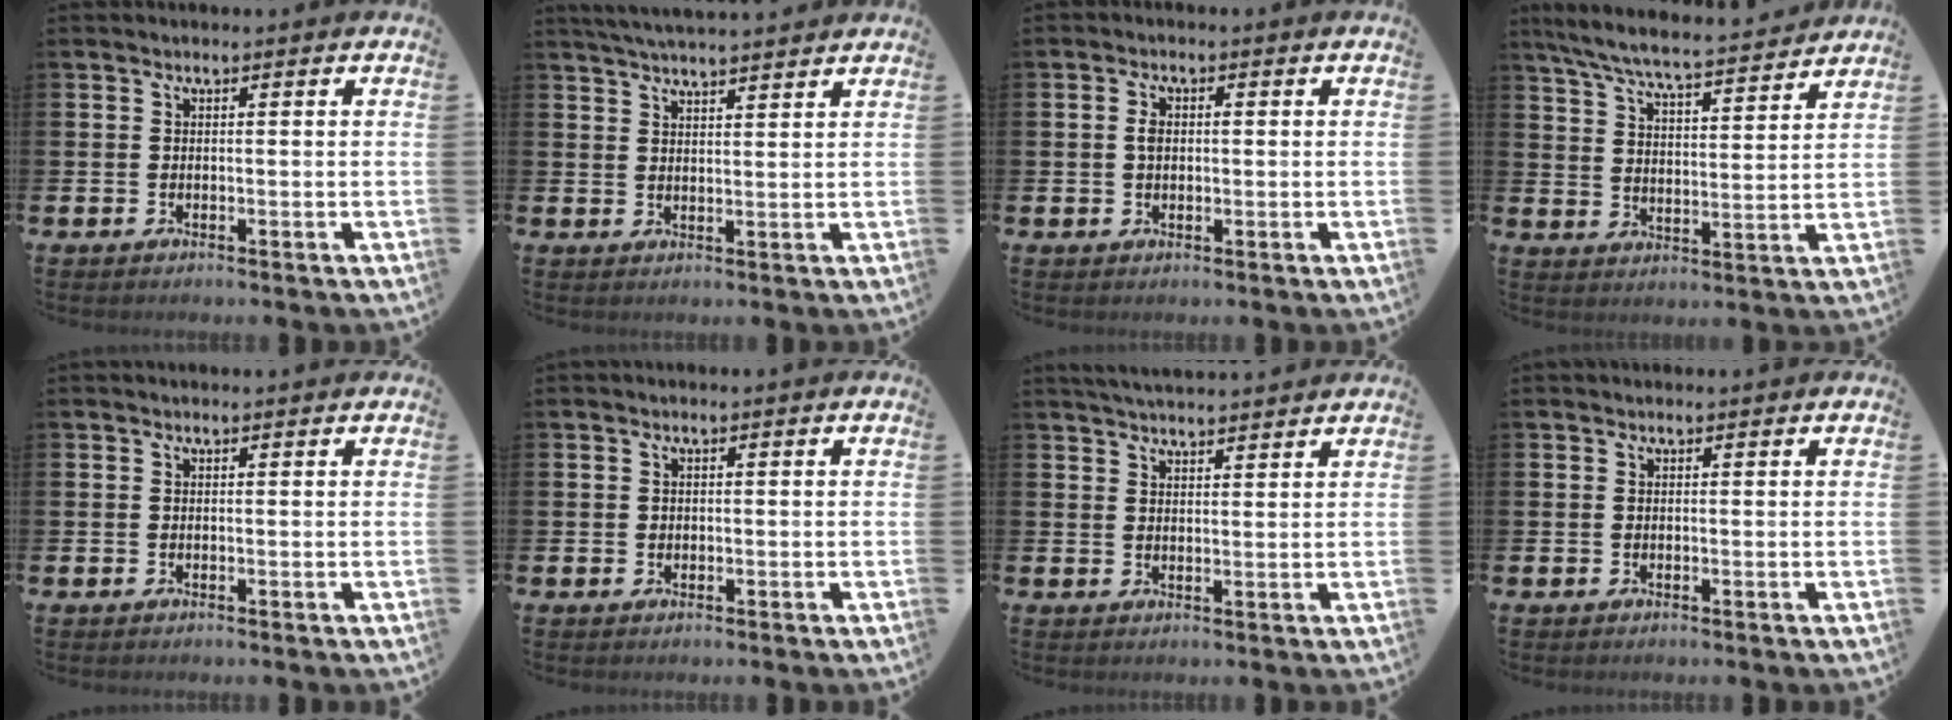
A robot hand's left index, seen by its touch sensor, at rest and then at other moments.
{"total": 4.1, "force": [4.0, -0.1, 0.7], "torque": [-0.021, -0.013, 0.073]}
{"total": 2.0, "force": [0.2, 1.3, 1.5], "torque": [-0.012, 0.000, -0.002]}
{"total": 7.5, "force": [7.0, 0.5, 2.6], "torque": [-0.078, -0.045, 0.122]}
{"total": 0.0}
{"total": 0.7, "force": [0.3, 0.6, 0.1], "torque": [0.002, 0.005, 0.002]}
{"total": 3.6, "force": [3.5, 0.1, 0.3], "torque": [-0.012, -0.017, 0.065]}
{"total": 0.0}